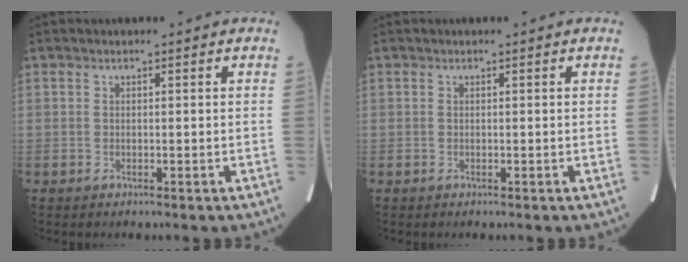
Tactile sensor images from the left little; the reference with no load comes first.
{"total": 0.0}